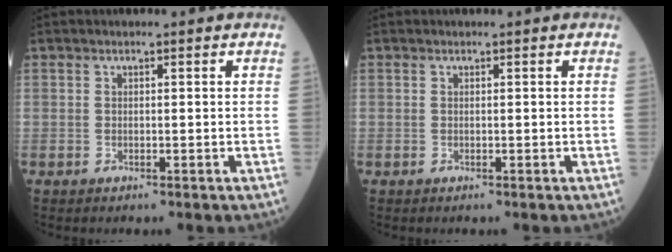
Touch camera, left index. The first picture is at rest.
{"total": 0.0}